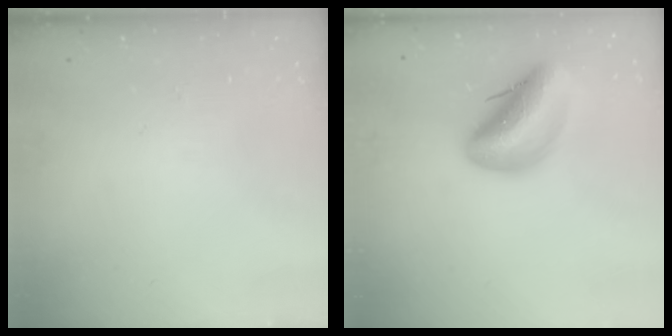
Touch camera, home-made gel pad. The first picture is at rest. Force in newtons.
{"total": 13.8, "press": 13.5, "slide": 2.9}